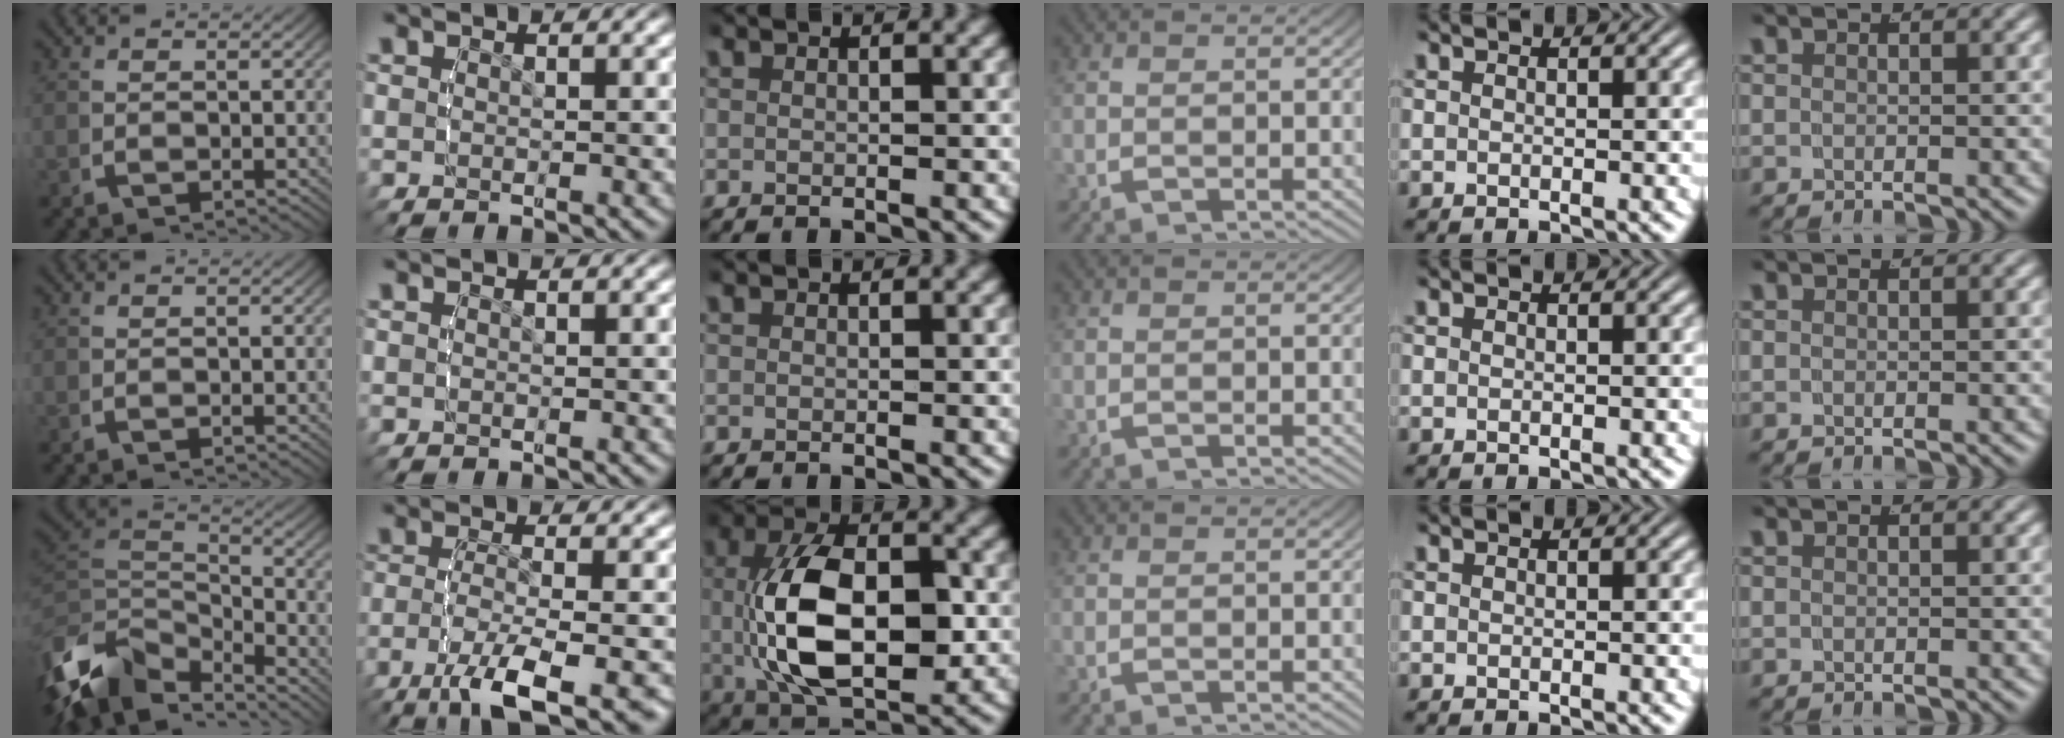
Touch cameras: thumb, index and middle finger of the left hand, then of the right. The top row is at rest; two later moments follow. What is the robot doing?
{"motion": "lift_and_place", "object": "bottle cap"}